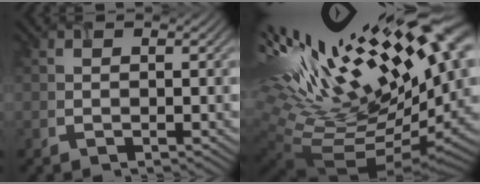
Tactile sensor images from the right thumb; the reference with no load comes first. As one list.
[{"total": 20.2, "force": [8.8, 7.3, 16.6], "torque": [-0.278, 0.007, 0.171]}]